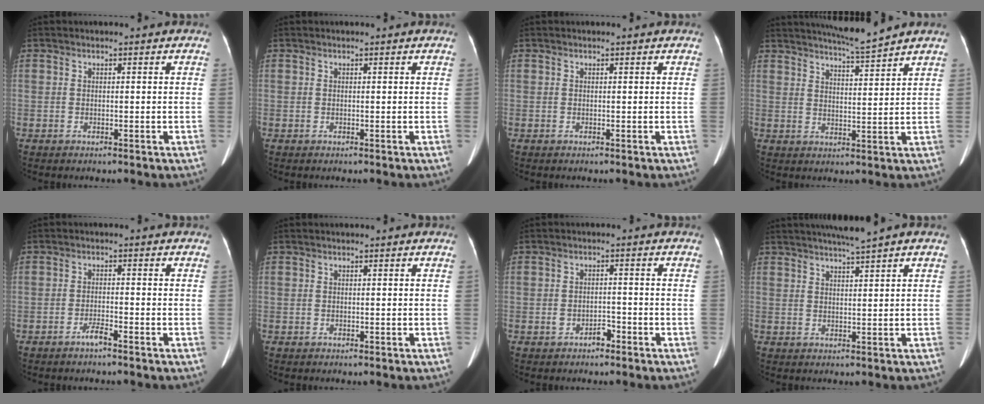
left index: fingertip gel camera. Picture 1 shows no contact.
{"total": 0.0}
{"total": 0.7, "force": [0.7, 0.1, 0.2], "torque": [-0.007, 0.006, 0.006]}
{"total": 7.0, "force": [6.5, -1.3, 2.2], "torque": [-0.045, -0.008, 0.107]}
{"total": 2.0, "force": [-1.6, 0.0, 1.2], "torque": [-0.026, -0.002, -0.029]}
{"total": 0.0}
{"total": 2.1, "force": [-1.4, 1.2, 1.0], "torque": [-0.015, 0.004, -0.020]}
{"total": 4.5, "force": [3.7, -0.9, 2.5], "torque": [-0.038, 0.008, 0.063]}